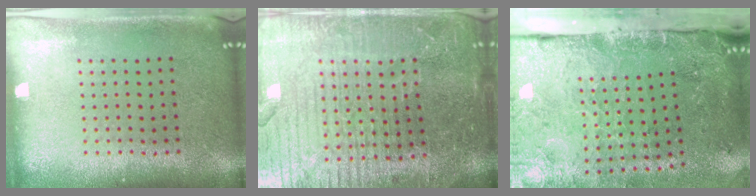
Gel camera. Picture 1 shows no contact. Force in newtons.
{"total": 6.1, "press": 5.4, "slide": 2.8}
{"total": 4.9, "press": 3.7, "slide": 3.3}